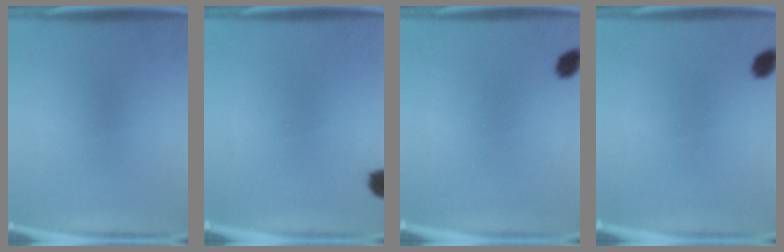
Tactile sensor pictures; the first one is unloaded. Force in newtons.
{"total": 2.8}
{"total": 2.5}
{"total": 2.5}